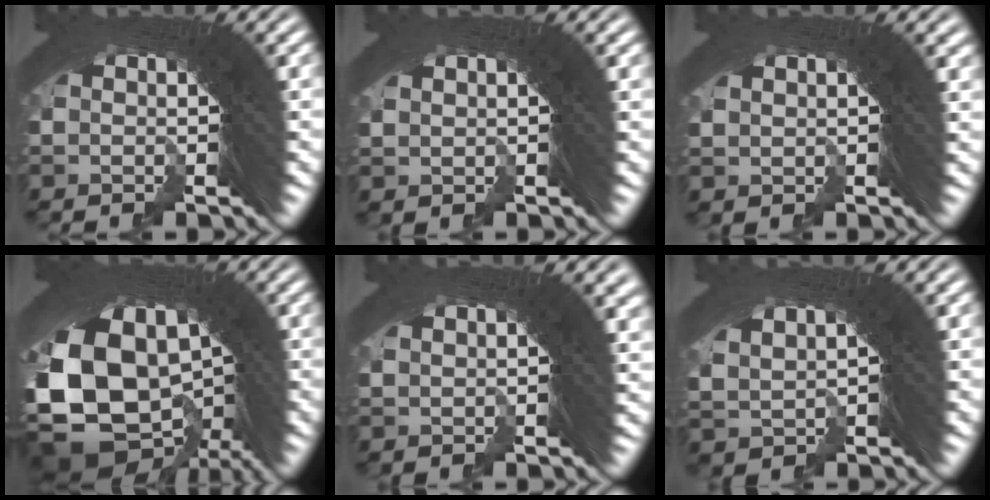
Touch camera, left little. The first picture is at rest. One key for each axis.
{"total": 1.5, "fx": 1.2, "fy": -0.8, "fz": 0.4, "tx": 0.012, "ty": 0.009, "tz": 0.024}
{"total": 1.9, "fx": 1.5, "fy": -0.7, "fz": 0.9, "tx": 0.003, "ty": 0.011, "tz": 0.028}
{"total": 16.7, "fx": -2.9, "fy": 11.5, "fz": 11.8, "tx": -0.253, "ty": -0.072, "tz": -0.013}
{"total": 3.0, "fx": 2.0, "fy": -0.5, "fz": 2.1, "tx": -0.002, "ty": 0.021, "tz": 0.031}
{"total": 2.3, "fx": 1.2, "fy": 1.0, "fz": 1.7, "tx": -0.020, "ty": 0.011, "tz": 0.033}